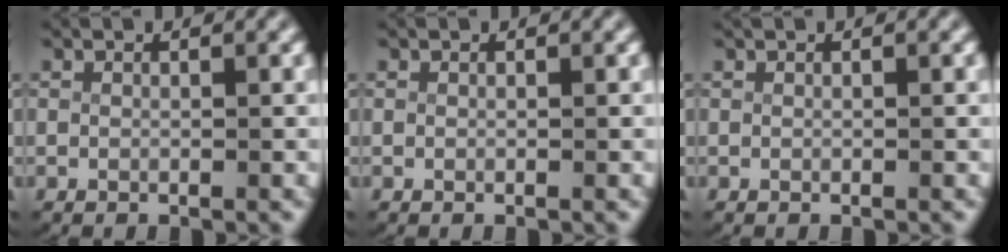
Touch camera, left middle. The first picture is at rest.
{"total": 0.0}
{"total": 0.0}